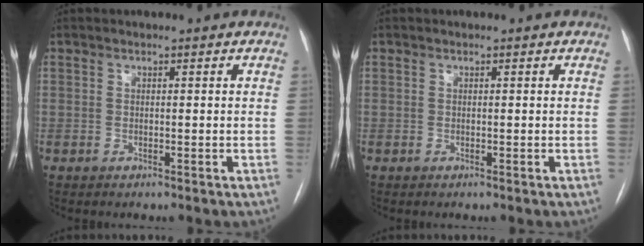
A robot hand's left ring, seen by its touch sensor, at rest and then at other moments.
{"total": 0.0}